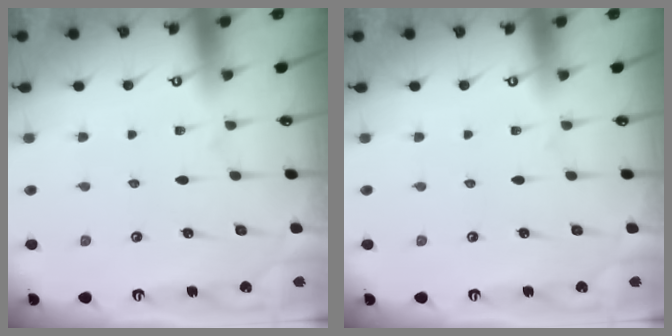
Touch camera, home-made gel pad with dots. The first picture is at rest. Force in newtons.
{"total": 0.0}